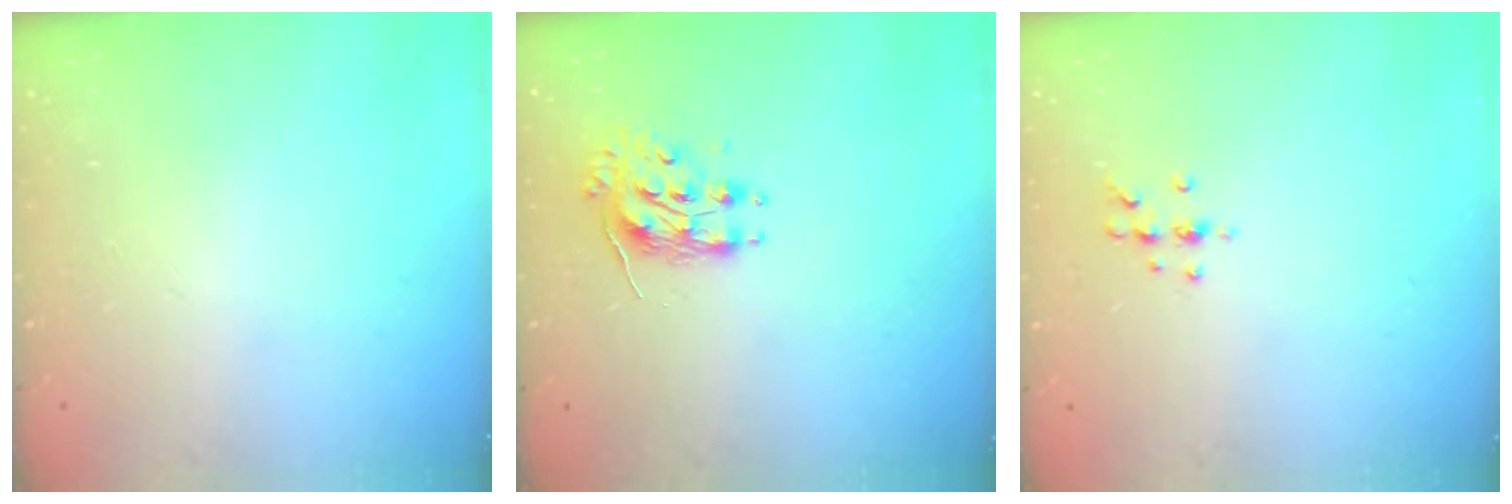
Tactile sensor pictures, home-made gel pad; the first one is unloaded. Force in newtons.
{"total": 8.7, "press": 8.7, "slide": 0.2}
{"total": 5.4, "press": 5.2, "slide": 1.4}